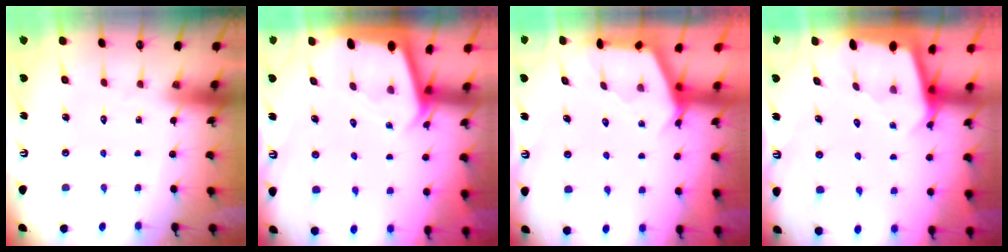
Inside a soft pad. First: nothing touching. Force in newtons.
{"total": 2.0, "press": 2.0, "slide": 0.2}
{"total": 2.8, "press": 2.8, "slide": 0.4}
{"total": 2.4, "press": 2.4, "slide": 0.2}